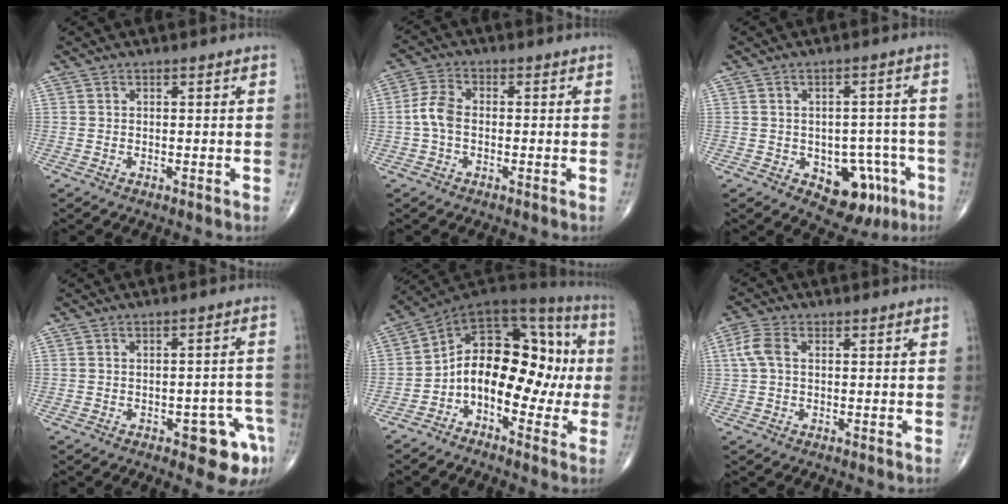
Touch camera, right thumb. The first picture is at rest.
{"total": 4.8, "force": [-0.7, 2.9, 3.7], "torque": [-0.077, 0.015, -0.020]}
{"total": 10.4, "force": [-4.3, 6.7, 6.7], "torque": [-0.041, 0.028, -0.045]}
{"total": 8.1, "force": [-4.0, 3.3, 6.2], "torque": [-0.047, 0.024, -0.043]}
{"total": 18.0, "force": [-2.2, 10.9, 14.1], "torque": [-0.170, 0.071, -0.045]}
{"total": 4.2, "force": [0.6, 2.6, 3.3], "torque": [-0.085, 0.014, 0.010]}